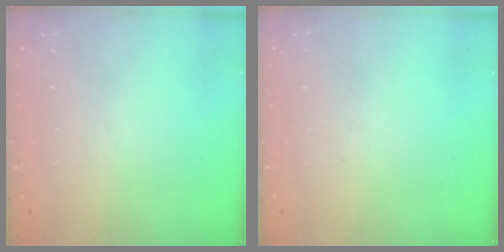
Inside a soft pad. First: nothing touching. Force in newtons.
{"total": 0.0}